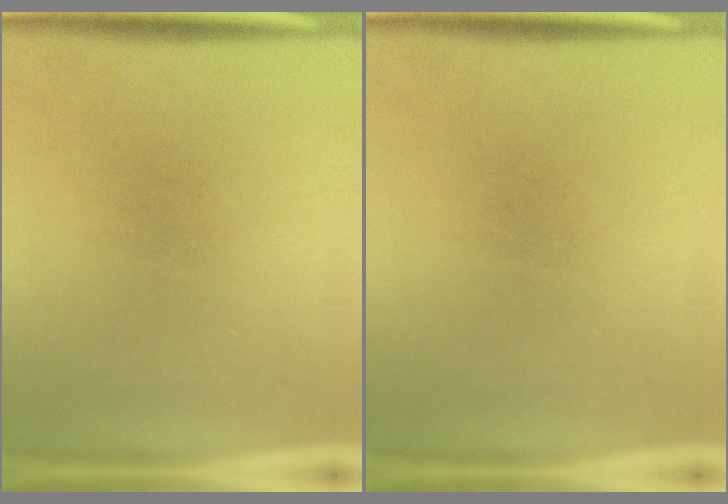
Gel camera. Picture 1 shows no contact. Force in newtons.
{"total": 0.0}